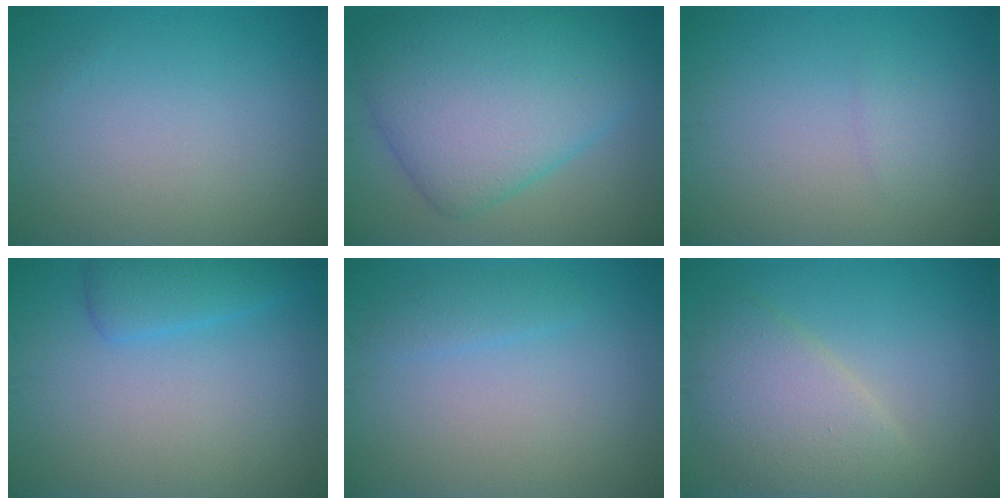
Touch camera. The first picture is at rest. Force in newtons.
{"total": 10.8, "press": 10.8, "slide": 0.1}
{"total": 0.8, "press": 0.8, "slide": 0.1}
{"total": 2.6, "press": 2.6, "slide": 0.2}
{"total": 1.4, "press": 1.4, "slide": 0.0}
{"total": 4.9, "press": 4.9, "slide": 0.2}